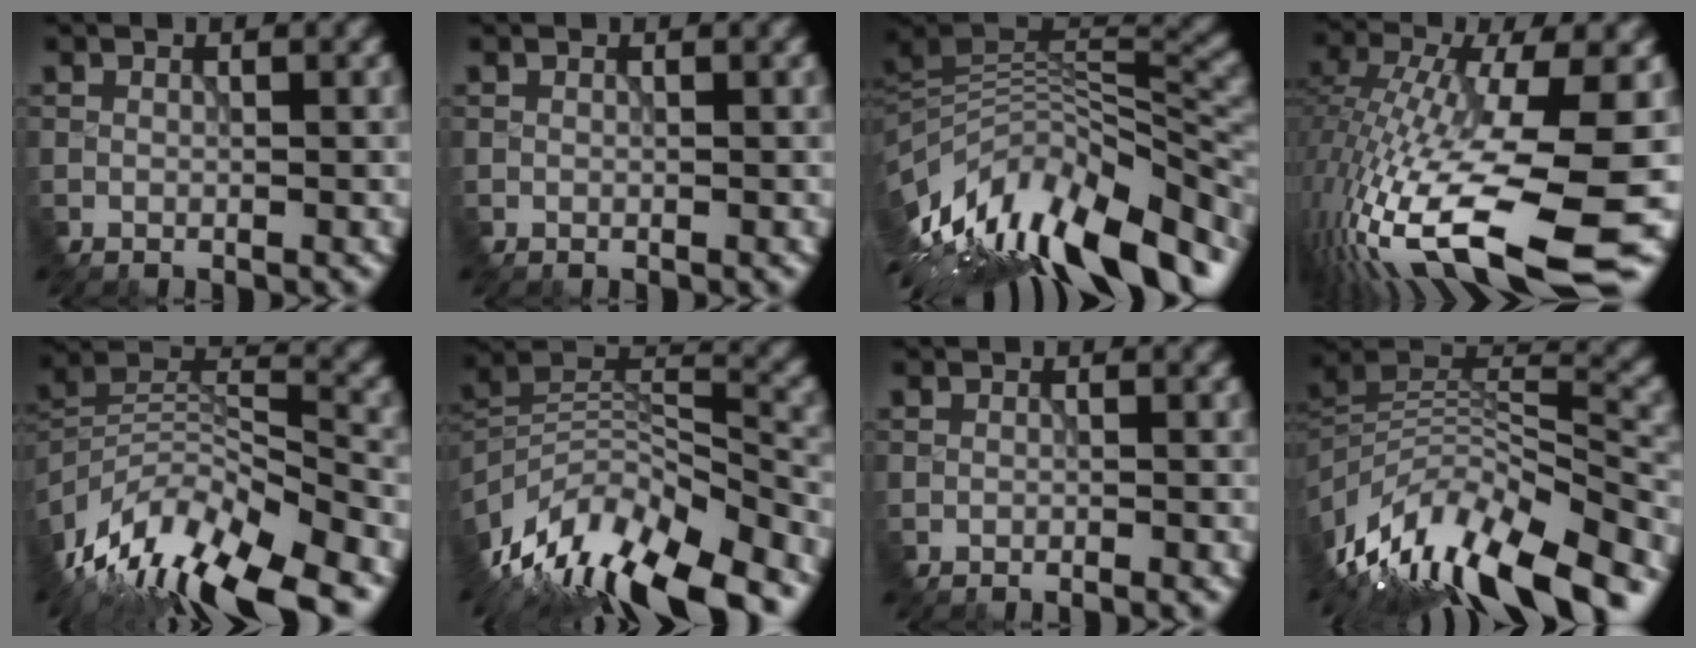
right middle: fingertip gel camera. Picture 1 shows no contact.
{"total": 0.0}
{"total": 12.8, "force": [-4.0, 5.4, 10.9], "torque": [-0.217, 0.003, -0.068]}
{"total": 14.9, "force": [-4.2, 4.2, 13.6], "torque": [-0.295, -0.023, -0.075]}
{"total": 12.2, "force": [-8.3, 4.3, 7.8], "torque": [-0.190, 0.013, -0.150]}
{"total": 12.6, "force": [-8.6, 4.9, 7.8], "torque": [-0.191, 0.012, -0.155]}
{"total": 1.1, "force": [-1.1, -0.1, 0.0], "torque": [-0.010, -0.001, -0.018]}
{"total": 11.7, "force": [-6.5, 4.7, 8.6], "torque": [-0.194, 0.008, -0.107]}